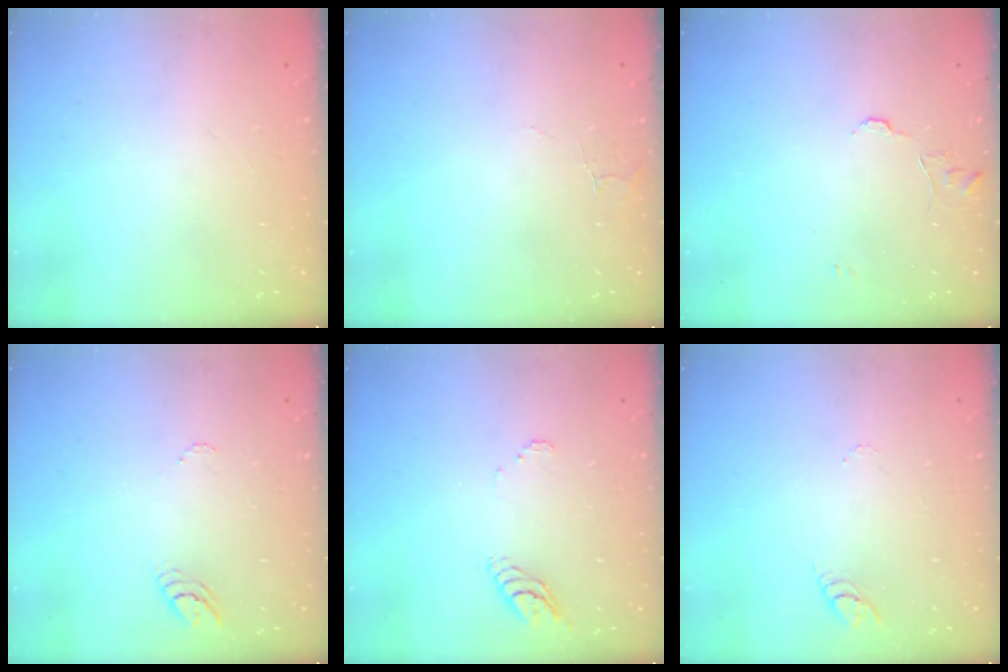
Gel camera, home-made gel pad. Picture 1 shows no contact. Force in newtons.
{"total": 3.8, "press": 3.8, "slide": 0.4}
{"total": 5.8, "press": 5.8, "slide": 0.5}
{"total": 3.6, "press": 3.6, "slide": 0.2}
{"total": 5.8, "press": 5.8, "slide": 0.3}
{"total": 3.2, "press": 3.2, "slide": 0.3}